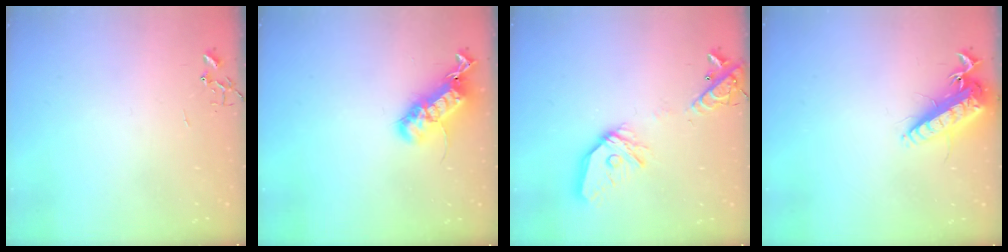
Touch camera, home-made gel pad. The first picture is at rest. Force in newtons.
{"total": 19.9, "press": 19.9, "slide": 0.3}
{"total": 18.3, "press": 18.2, "slide": 2.6}
{"total": 14.6, "press": 14.4, "slide": 2.8}